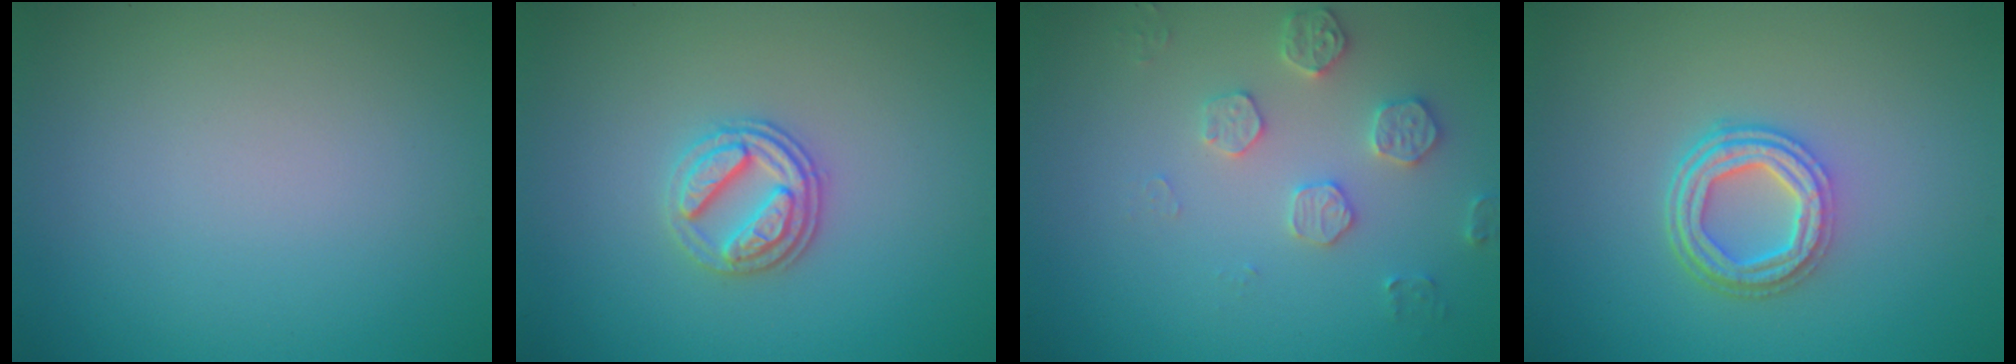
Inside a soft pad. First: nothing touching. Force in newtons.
{"total": 3.1, "press": 2.7, "slide": 1.5}
{"total": 2.7, "press": 2.7, "slide": 0.5}
{"total": 4.3, "press": 3.3, "slide": 2.8}